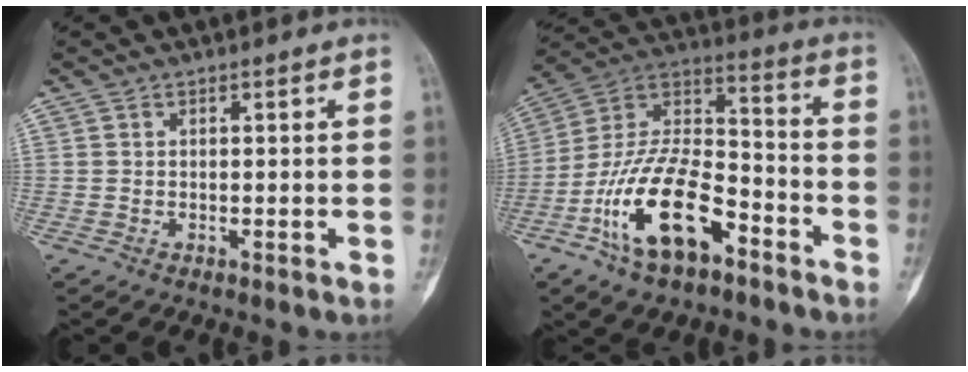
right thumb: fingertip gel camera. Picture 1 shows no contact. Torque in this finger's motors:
{"motor_torque": [0.33, 0.99, 1.40, -1.37, 0.25]}